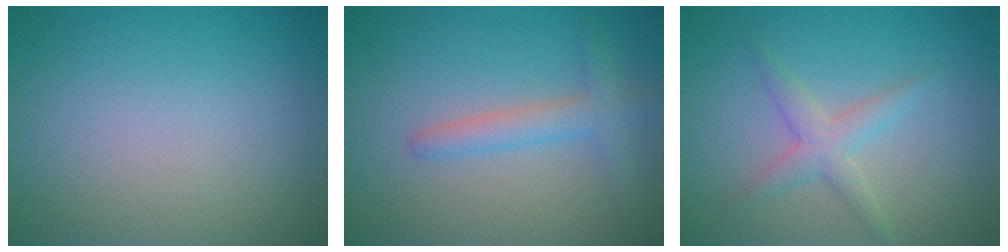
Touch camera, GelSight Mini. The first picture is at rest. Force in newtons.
{"total": 2.6, "press": 2.6, "slide": 0.1}
{"total": 2.4, "press": 2.4, "slide": 0.1}